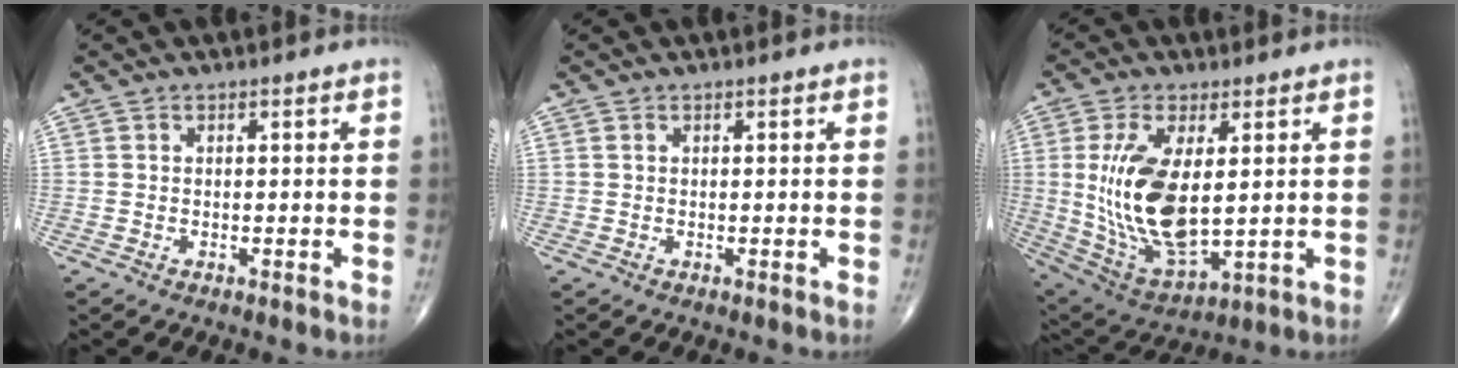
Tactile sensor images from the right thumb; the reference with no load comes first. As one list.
[{"total": 0.0}, {"total": 17.0, "force": [1.6, 7.8, 15.0], "torque": [-0.293, -0.020, 0.048]}]